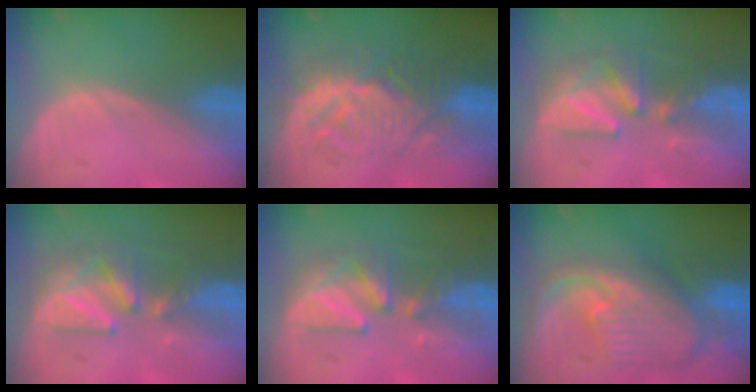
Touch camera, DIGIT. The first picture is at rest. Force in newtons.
{"total": 9.3, "press": 9.1, "slide": 1.9}
{"total": 7.6, "press": 7.5, "slide": 1.5}
{"total": 9.0, "press": 7.9, "slide": 4.4}
{"total": 7.6, "press": 7.3, "slide": 1.8}
{"total": 11.6, "press": 10.1, "slide": 5.8}